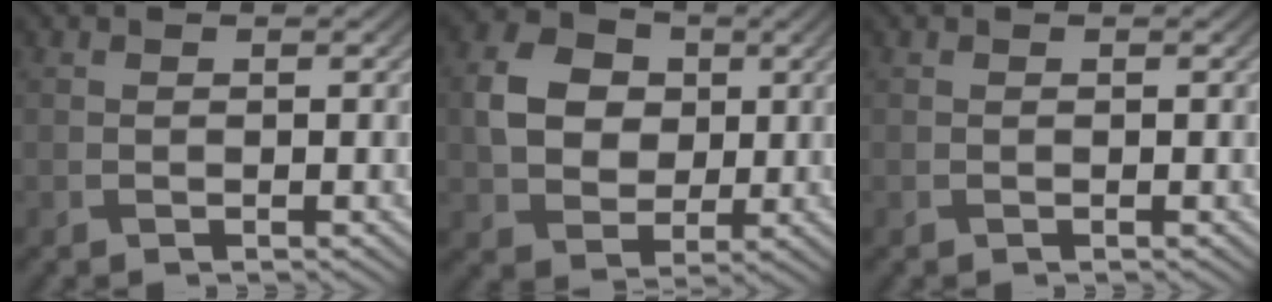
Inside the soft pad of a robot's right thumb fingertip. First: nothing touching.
{"total": 7.7, "force": [1.1, 6.4, 4.2], "torque": [-0.097, 0.008, 0.011]}
{"total": 0.0}